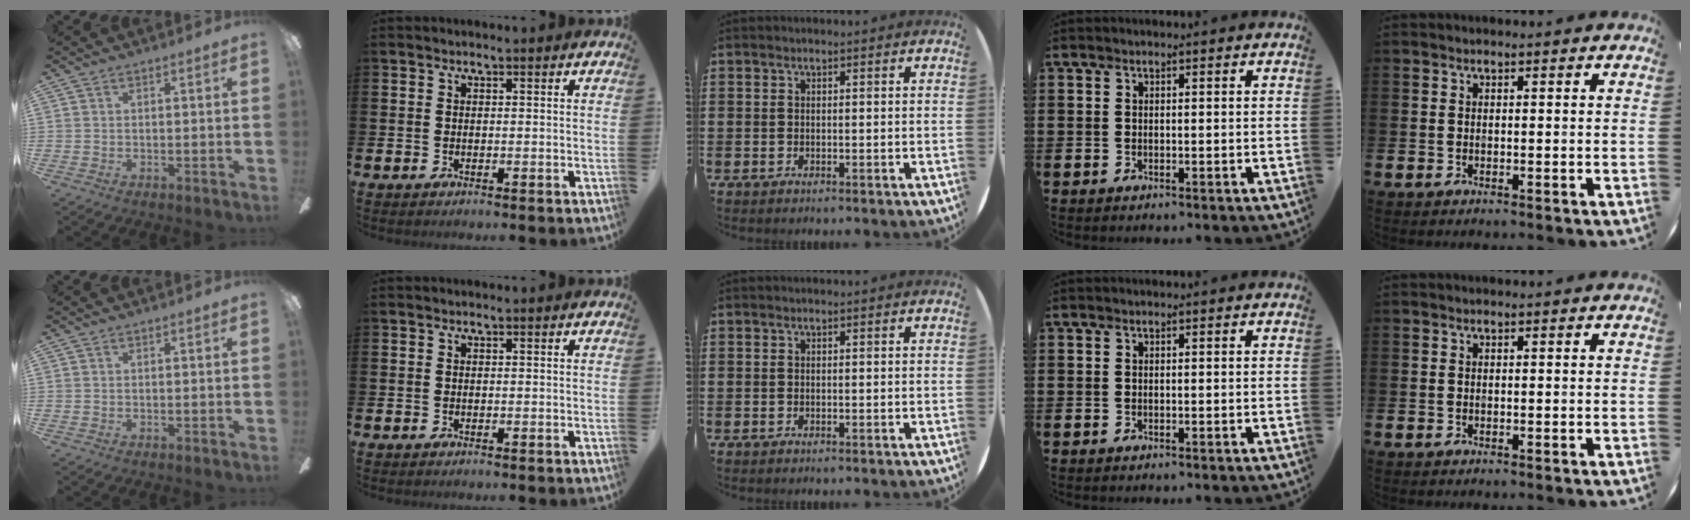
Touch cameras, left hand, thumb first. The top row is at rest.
{}